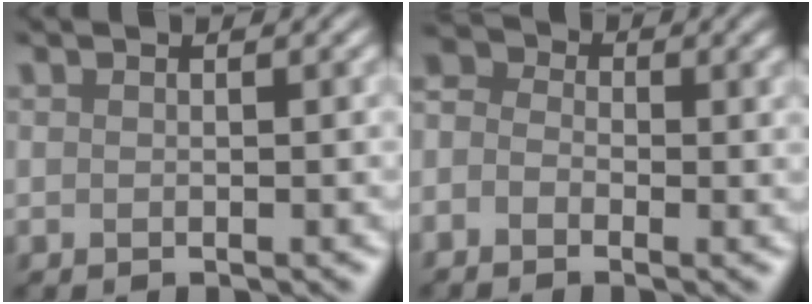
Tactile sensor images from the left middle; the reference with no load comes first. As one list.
[{"total": 1.9, "force": [-1.8, 0.2, -0.5], "torque": [-0.015, 0.002, -0.013]}]